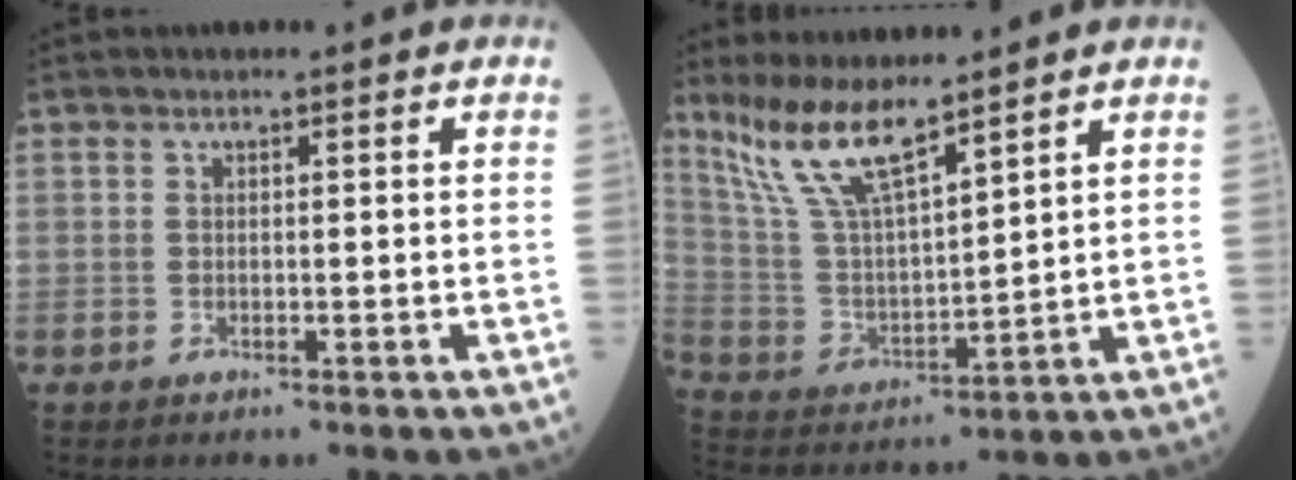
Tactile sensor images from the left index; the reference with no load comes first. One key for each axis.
{"total": 10.9, "fx": 8.7, "fy": 1.4, "fz": 6.5, "tx": -0.141, "ty": -0.002, "tz": 0.180}